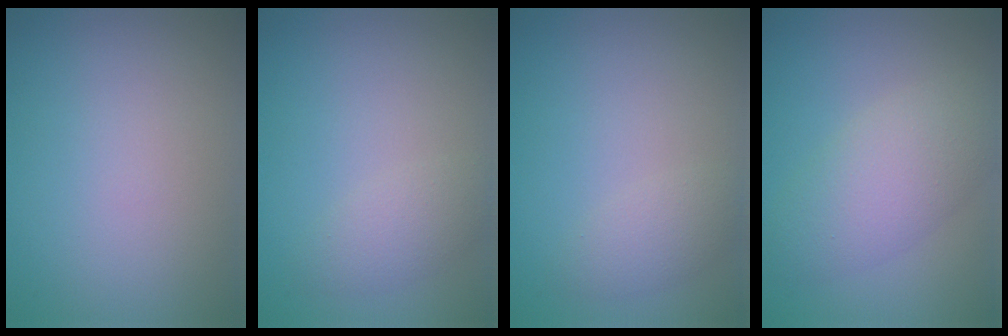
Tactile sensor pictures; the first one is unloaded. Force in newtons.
{"total": 1.9, "press": 1.9, "slide": 0.1}
{"total": 1.8, "press": 1.8, "slide": 0.1}
{"total": 4.8, "press": 4.8, "slide": 0.2}